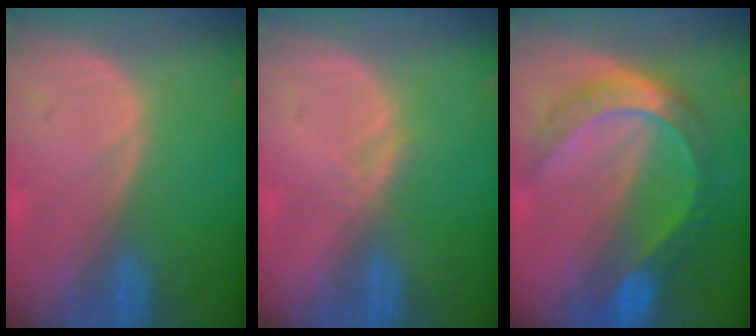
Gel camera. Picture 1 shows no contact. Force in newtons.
{"total": 1.5, "press": 1.3, "slide": 0.8}
{"total": 8.3, "press": 8.3, "slide": 0.9}